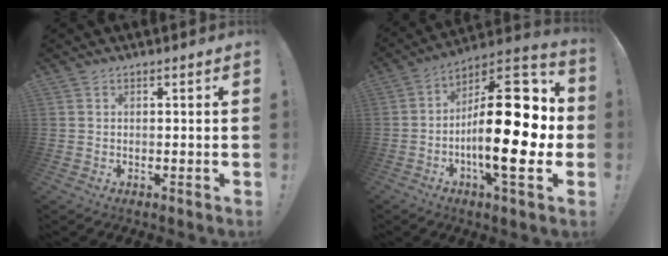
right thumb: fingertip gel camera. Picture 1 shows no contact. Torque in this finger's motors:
{"motor_torque": [0.29, 1.12, 1.58, -1.19, 0.18]}